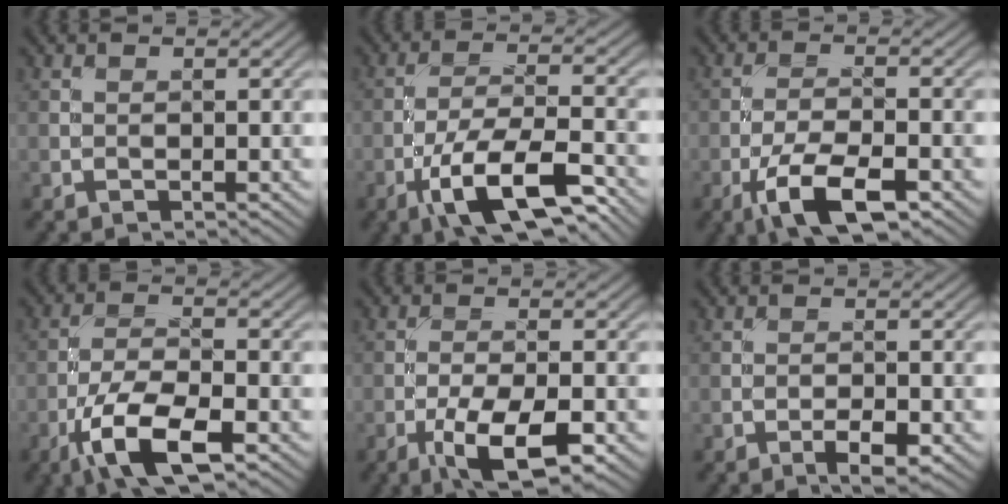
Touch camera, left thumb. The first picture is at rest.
{"total": 11.3, "force": [-6.4, 3.4, 8.7], "torque": [-0.157, 0.000, -0.125]}
{"total": 8.5, "force": [-4.8, 2.9, 6.5], "torque": [-0.121, -0.001, -0.091]}
{"total": 9.6, "force": [-5.1, 3.3, 7.5], "torque": [-0.144, -0.002, -0.103]}
{"total": 8.6, "force": [-4.3, 2.8, 6.9], "torque": [-0.126, -0.006, -0.075]}
{"total": 3.2, "force": [-1.7, 1.0, 2.5], "torque": [-0.042, 0.001, -0.029]}